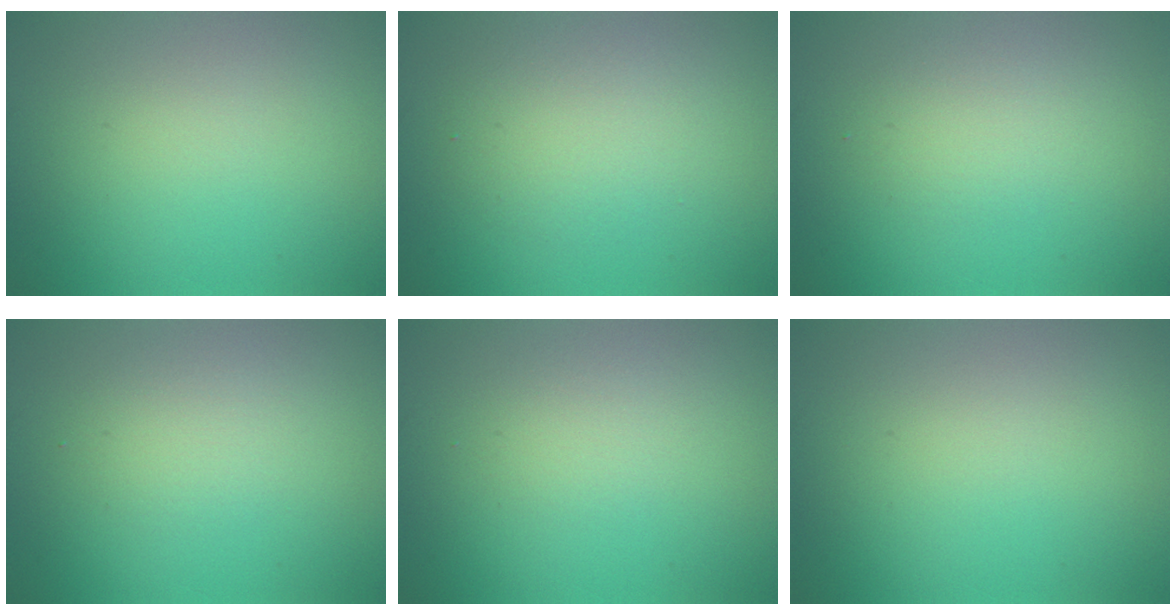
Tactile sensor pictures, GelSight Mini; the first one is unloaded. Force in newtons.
{"total": 2.9, "press": 2.9, "slide": 0.4}
{"total": 1.7, "press": 1.7, "slide": 0.1}
{"total": 1.6, "press": 1.6, "slide": 0.1}
{"total": 1.3, "press": 1.3, "slide": 0.0}
{"total": 0.0}